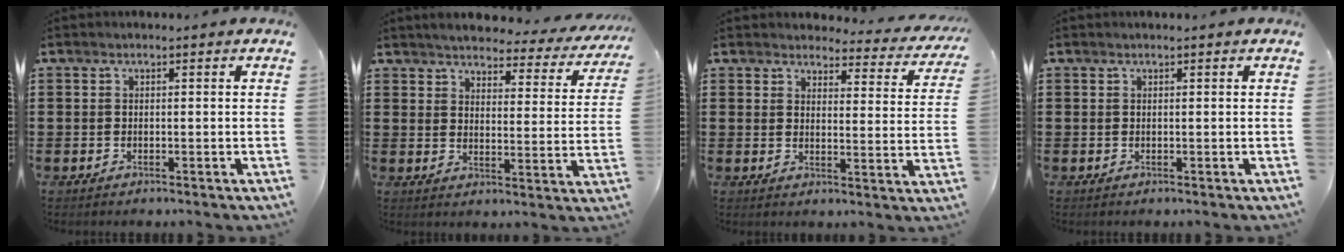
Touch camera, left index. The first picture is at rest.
{"total": 3.8, "force": [3.7, 0.1, 1.0], "torque": [-0.042, -0.027, 0.059]}
{"total": 3.8, "force": [3.6, 0.7, 1.0], "torque": [-0.029, -0.021, 0.060]}
{"total": 0.0}